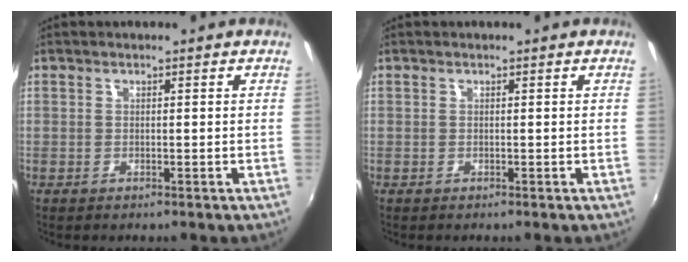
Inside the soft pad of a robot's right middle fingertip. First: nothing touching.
{"total": 0.0}